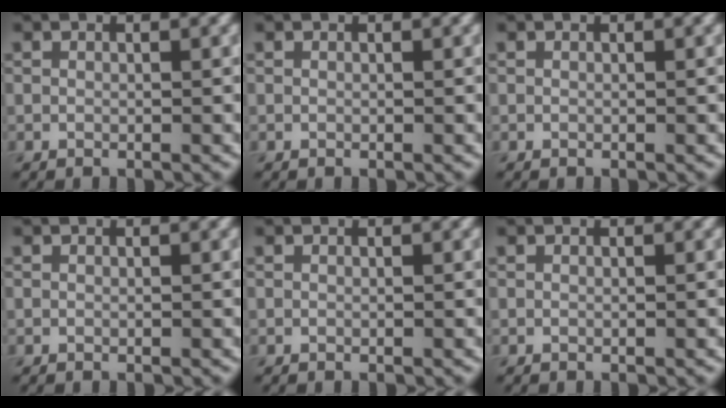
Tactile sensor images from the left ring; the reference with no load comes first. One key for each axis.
{"total": 0.0}
{"total": 0.0}
{"total": 0.0}
{"total": 0.0}
{"total": 0.0}